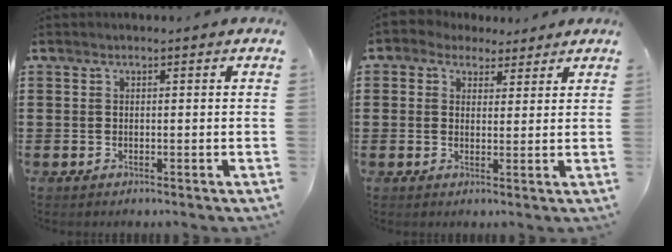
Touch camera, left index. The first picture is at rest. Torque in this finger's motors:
{"motor_torque": [2.14, 0.00, 0.53, 0.05]}